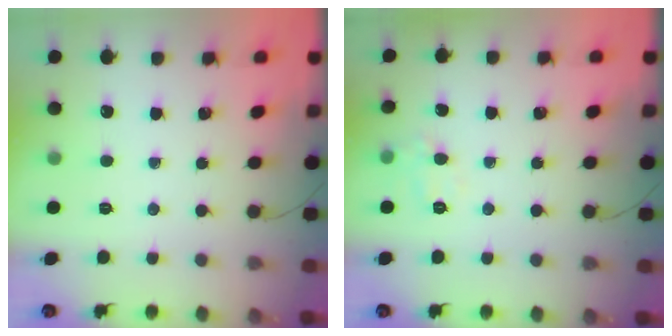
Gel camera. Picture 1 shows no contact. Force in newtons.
{"total": 7.4, "press": 7.2, "slide": 1.7}